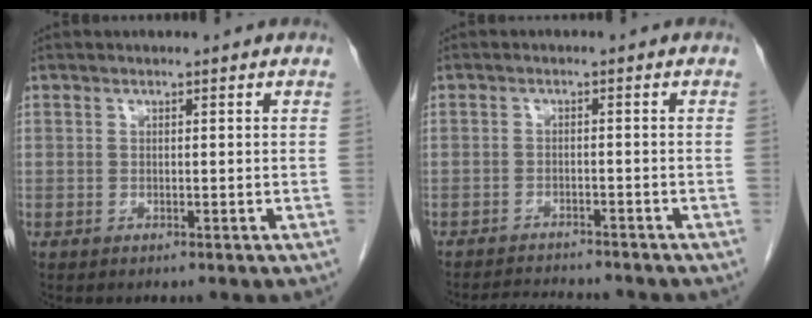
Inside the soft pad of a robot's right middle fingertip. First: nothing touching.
{"total": 6.5, "force": [-6.2, 0.8, 1.6], "torque": [-0.023, -0.007, -0.093]}